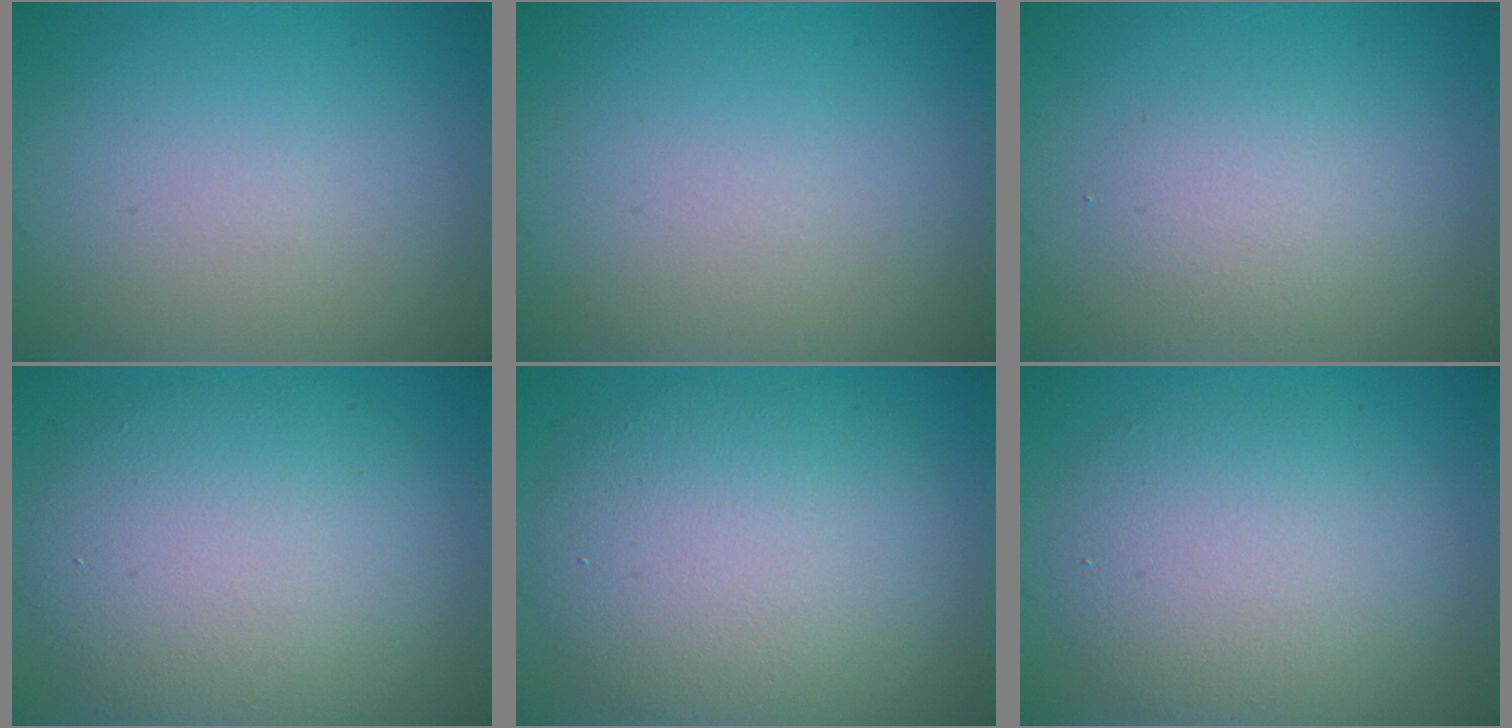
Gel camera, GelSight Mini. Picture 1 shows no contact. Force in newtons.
{"total": 0.0}
{"total": 1.9, "press": 1.9, "slide": 0.2}
{"total": 9.1, "press": 9.0, "slide": 0.5}
{"total": 8.7, "press": 8.6, "slide": 0.8}
{"total": 6.1, "press": 6.1, "slide": 0.3}